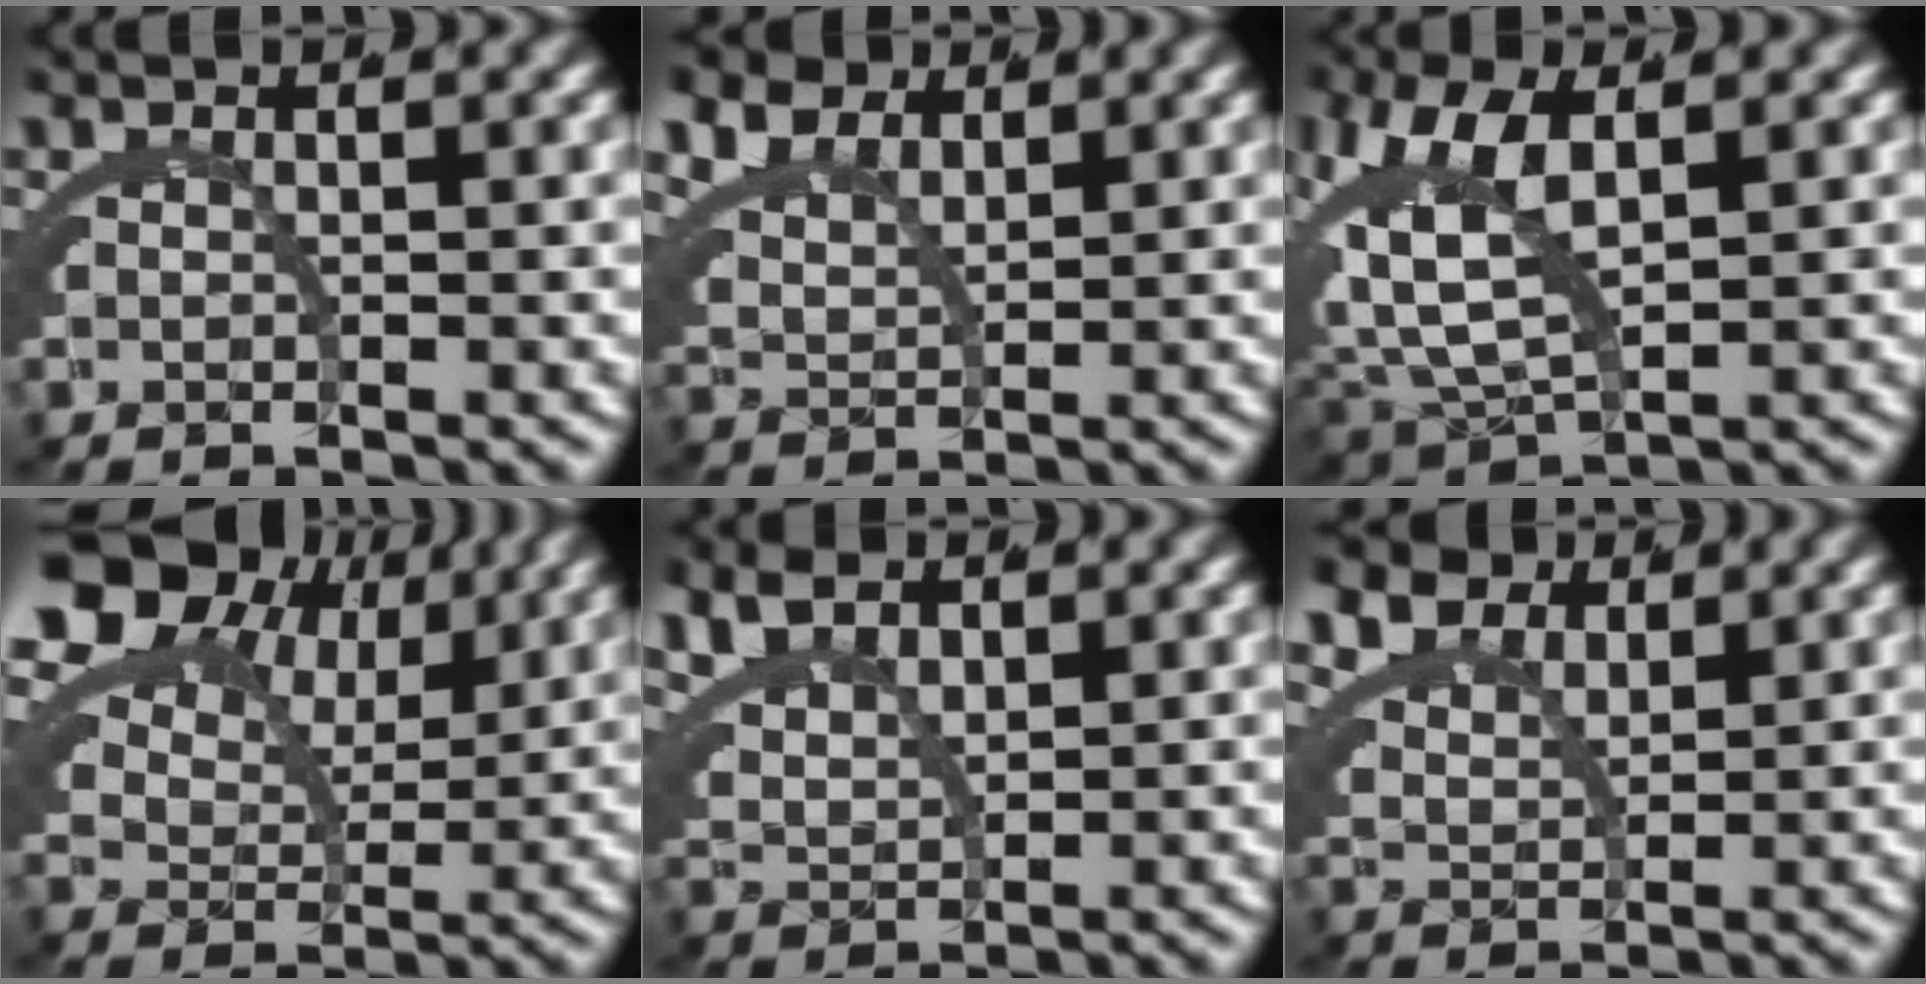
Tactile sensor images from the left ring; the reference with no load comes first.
{"total": 4.8, "force": [3.0, 2.9, 2.3], "torque": [-0.067, -0.008, 0.059]}
{"total": 8.1, "force": [1.8, 4.8, 6.3], "torque": [-0.154, -0.012, 0.043]}
{"total": 9.8, "force": [4.6, 6.6, 5.7], "torque": [-0.120, 0.003, 0.075]}
{"total": 4.4, "force": [2.5, 2.8, 2.3], "torque": [-0.071, -0.009, 0.054]}
{"total": 5.2, "force": [3.3, 3.3, 2.4], "torque": [-0.067, -0.010, 0.061]}